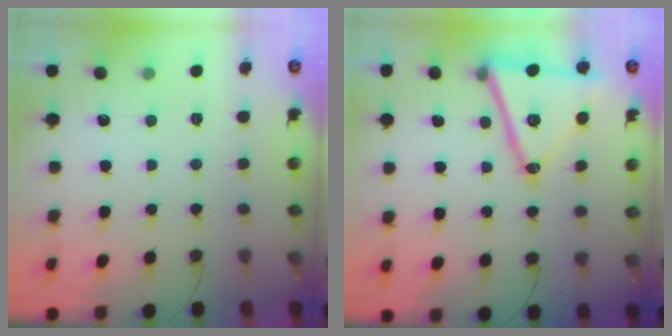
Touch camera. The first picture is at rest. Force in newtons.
{"total": 16.5, "press": 16.0, "slide": 4.1}